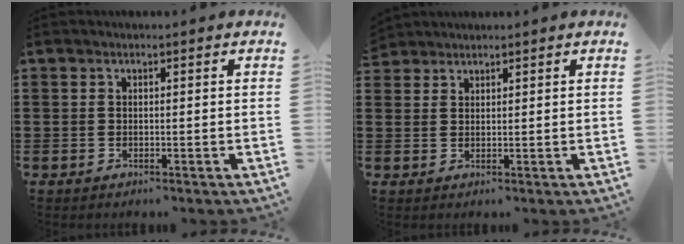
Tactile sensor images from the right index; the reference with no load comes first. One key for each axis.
{"total": 1.7, "fx": 1.6, "fy": 0.5, "fz": -0.2, "tx": 0.000, "ty": 0.003, "tz": 0.033}